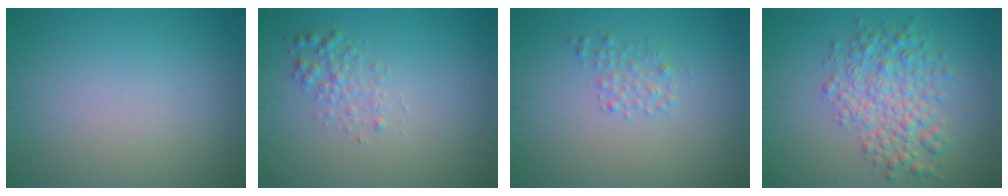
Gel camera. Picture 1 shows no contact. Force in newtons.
{"total": 1.7, "press": 1.7, "slide": 0.0}
{"total": 1.4, "press": 1.4, "slide": 0.1}
{"total": 4.6, "press": 4.6, "slide": 0.1}